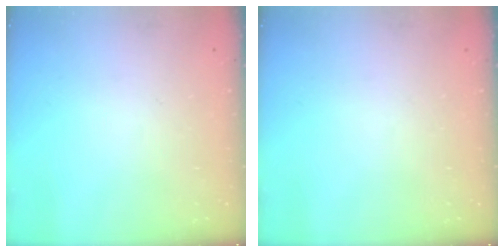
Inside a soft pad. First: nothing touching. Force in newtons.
{"total": 0.0}